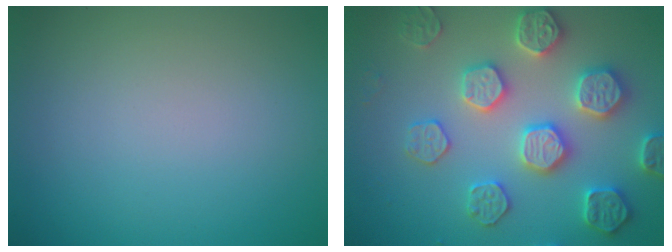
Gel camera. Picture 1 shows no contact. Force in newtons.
{"total": 5.6, "press": 5.5, "slide": 1.2}